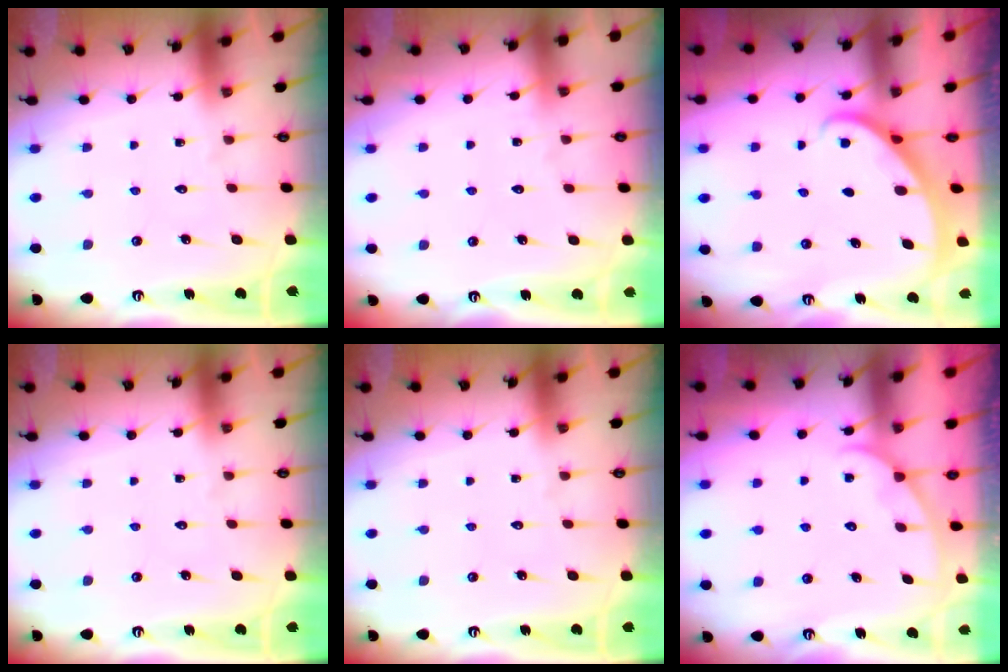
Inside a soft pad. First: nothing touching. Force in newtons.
{"total": 2.5, "press": 2.5, "slide": 0.3}
{"total": 2.2, "press": 2.2, "slide": 0.1}
{"total": 0.0}
{"total": 0.0}
{"total": 2.4, "press": 2.4, "slide": 0.3}